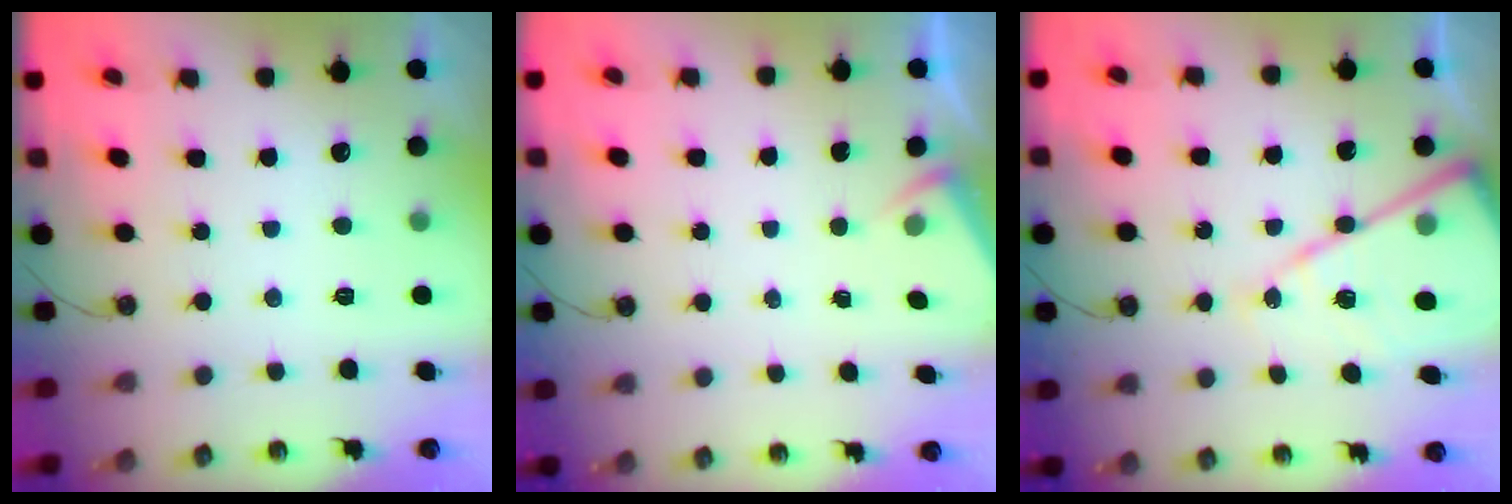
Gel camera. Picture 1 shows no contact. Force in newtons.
{"total": 2.1, "press": 2.1, "slide": 0.3}
{"total": 18.5, "press": 18.4, "slide": 1.8}